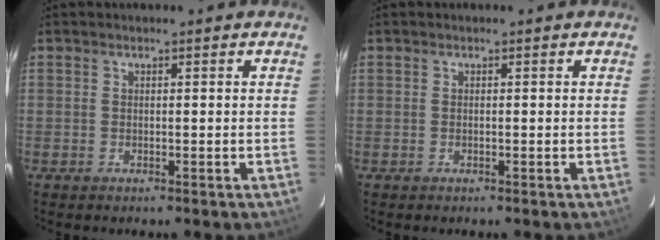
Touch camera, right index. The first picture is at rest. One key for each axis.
{"total": 0.0}